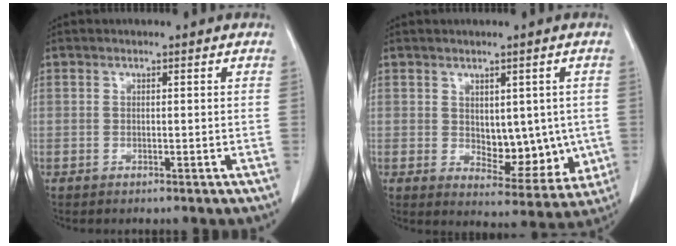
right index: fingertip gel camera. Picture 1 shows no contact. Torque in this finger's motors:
{"motor_torque": [0.09, 0.01, 0.11, 0.02]}